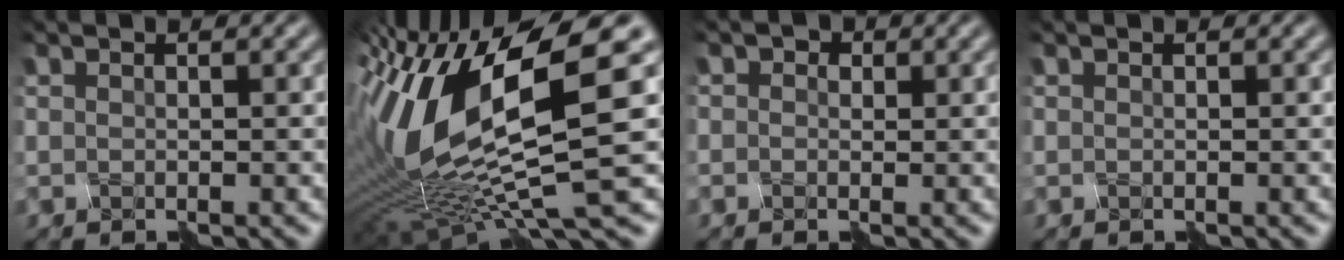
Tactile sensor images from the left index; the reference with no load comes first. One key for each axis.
{"total": 14.3, "fx": 0.3, "fy": 5.0, "fz": 13.4, "tx": -0.288, "ty": 0.006, "tz": 0.014}
{"total": 1.2, "fx": -0.1, "fy": 1.2, "fz": 0.1, "tx": 0.000, "ty": 0.000, "tz": -0.004}
{"total": 0.0}